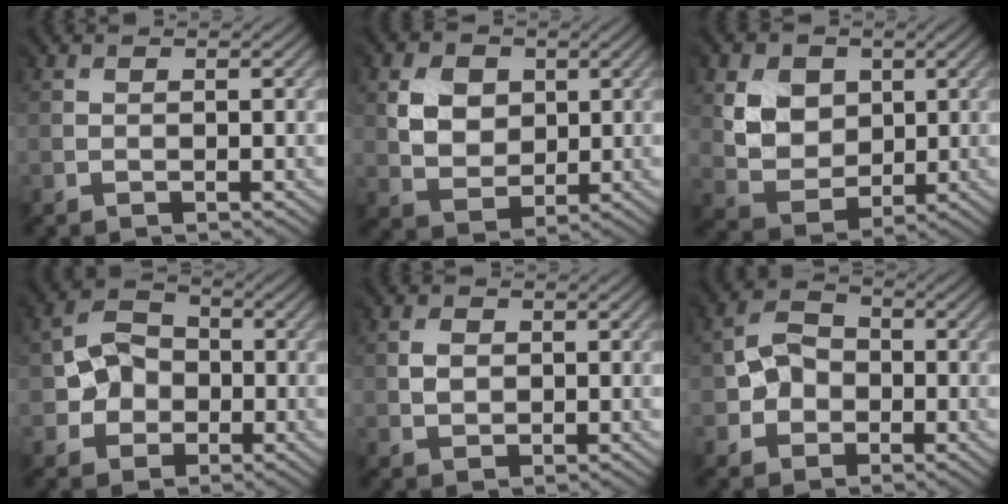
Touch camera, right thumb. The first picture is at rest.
{"total": 4.8, "force": [2.0, 4.1, 1.6], "torque": [-0.047, -0.001, 0.033]}
{"total": 5.8, "force": [2.3, 4.9, 2.1], "torque": [-0.065, -0.005, 0.038]}
{"total": 4.5, "force": [-0.7, 4.2, 1.3], "torque": [-0.018, 0.013, -0.025]}
{"total": 1.4, "force": [0.4, 1.3, 0.1], "torque": [-0.002, -0.001, 0.007]}
{"total": 3.9, "force": [-0.8, 3.6, 1.1], "torque": [-0.015, 0.011, -0.025]}